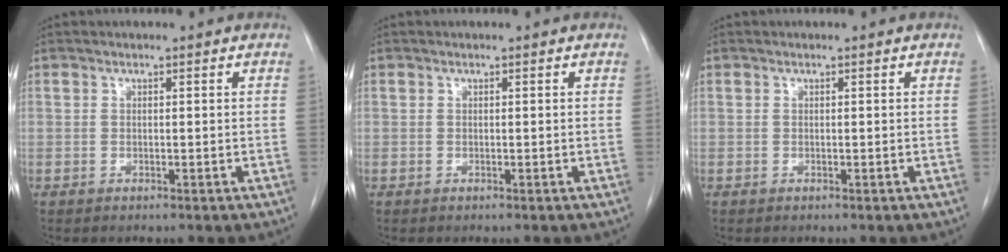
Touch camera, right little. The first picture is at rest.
{"total": 0.0}
{"total": 0.0}